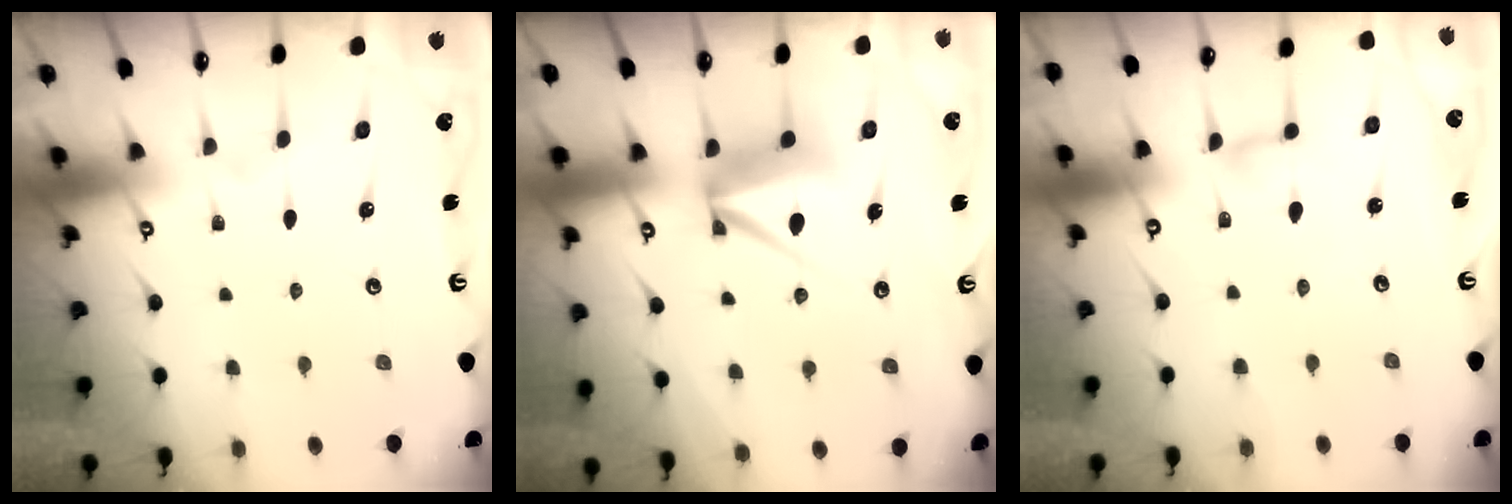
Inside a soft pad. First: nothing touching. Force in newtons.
{"total": 8.9, "press": 8.9, "slide": 0.6}
{"total": 4.2, "press": 4.2, "slide": 0.3}